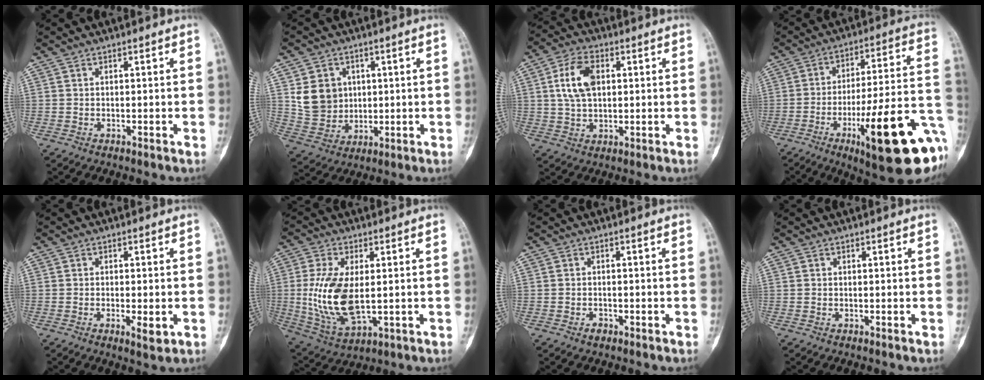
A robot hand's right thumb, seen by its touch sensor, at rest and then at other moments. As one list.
[{"total": 9.4, "force": [2.1, 8.2, 4.1], "torque": [-0.042, -0.010, 0.055]}, {"total": 9.4, "force": [1.9, 5.8, 7.1], "torque": [-0.129, 0.007, 0.036]}, {"total": 25.5, "force": [-9.6, 5.6, 23.0], "torque": [-0.284, 0.032, -0.133]}, {"total": 3.0, "force": [-0.8, 1.0, 2.7], "torque": [-0.042, -0.005, -0.014]}, {"total": 14.2, "force": [0.1, 7.1, 12.2], "torque": [-0.252, -0.012, 0.017]}, {"total": 1.2, "force": [-0.8, 0.8, 0.5], "torque": [-0.004, 0.005, -0.013]}, {"total": 0.0}]